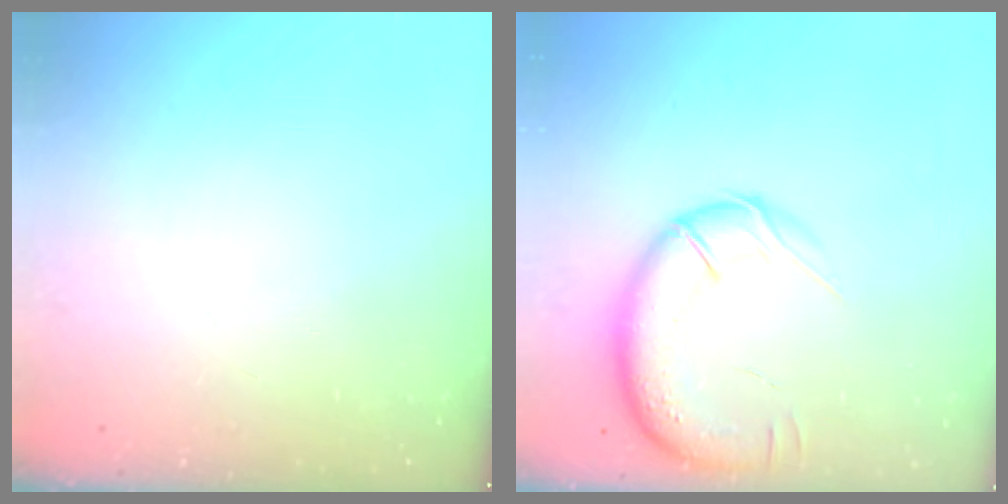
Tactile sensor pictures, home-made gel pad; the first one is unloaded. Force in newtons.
{"total": 15.8, "press": 15.3, "slide": 4.0}